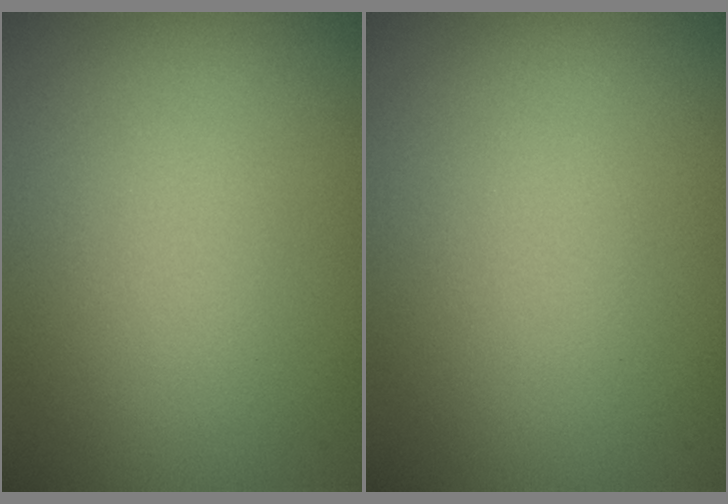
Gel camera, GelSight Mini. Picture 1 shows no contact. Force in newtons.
{"total": 0.0}